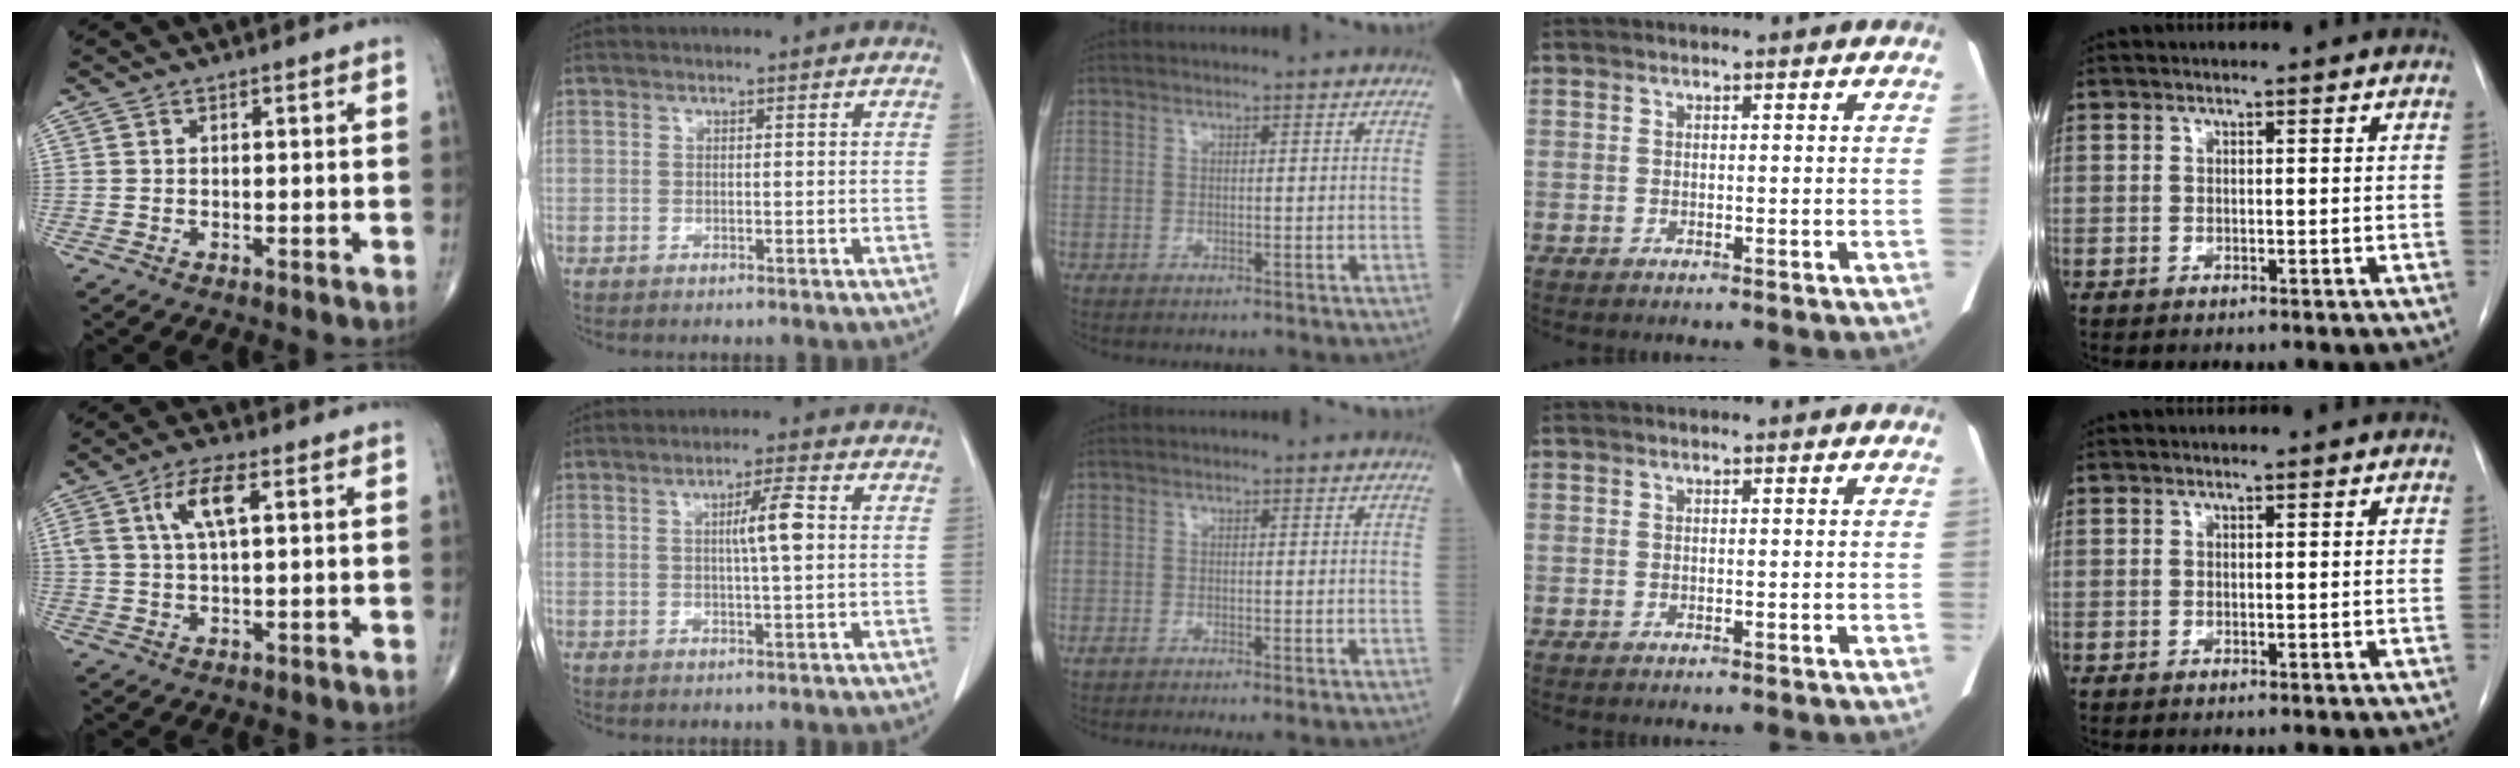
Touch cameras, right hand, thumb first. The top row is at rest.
{"thumb": {"total": 6.6, "force": [2.1, 2.2, 5.8], "torque": [-0.122, 0.006, 0.043]}, "index": {"total": 4.7, "force": [0.6, 0.1, 4.7], "torque": [-0.079, 0.003, 0.009]}, "middle": {"total": 3.2, "force": [-2.4, 0.4, 2.0], "torque": [-0.028, -0.008, -0.037]}}